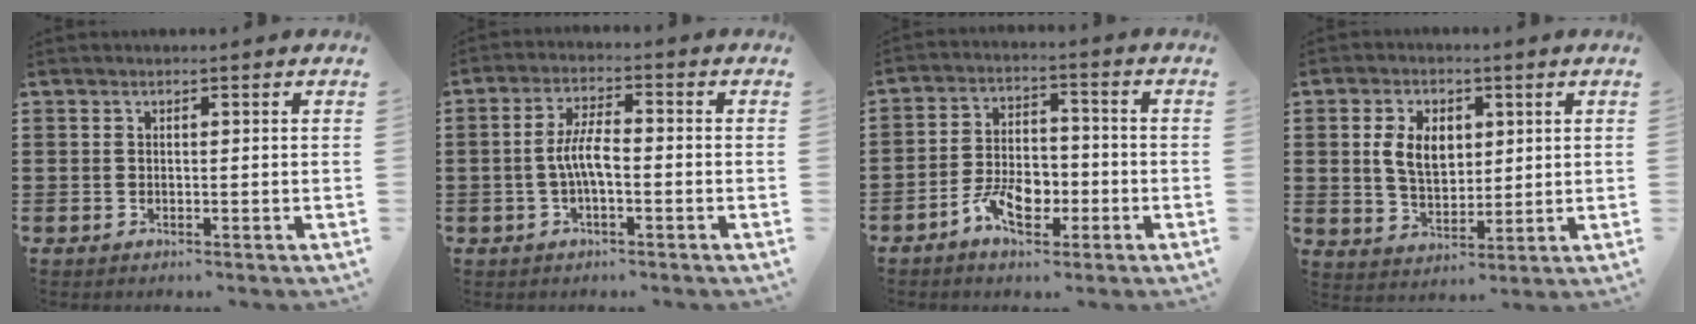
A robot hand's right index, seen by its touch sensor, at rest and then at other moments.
{"total": 5.4, "force": [-1.0, 1.6, 5.1], "torque": [-0.111, 0.000, -0.025]}
{"total": 6.9, "force": [-3.3, 4.0, 4.6], "torque": [-0.089, 0.014, -0.060]}
{"total": 6.5, "force": [1.2, 4.3, 4.7], "torque": [-0.104, 0.008, 0.016]}